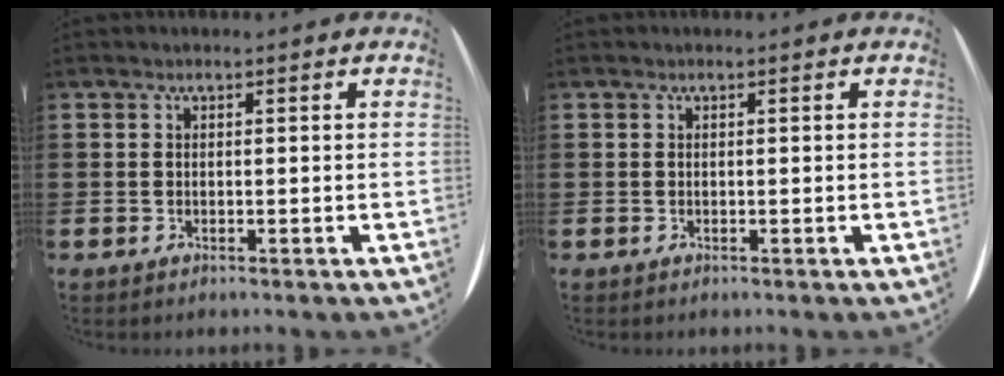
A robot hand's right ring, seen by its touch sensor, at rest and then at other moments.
{"total": 0.0}